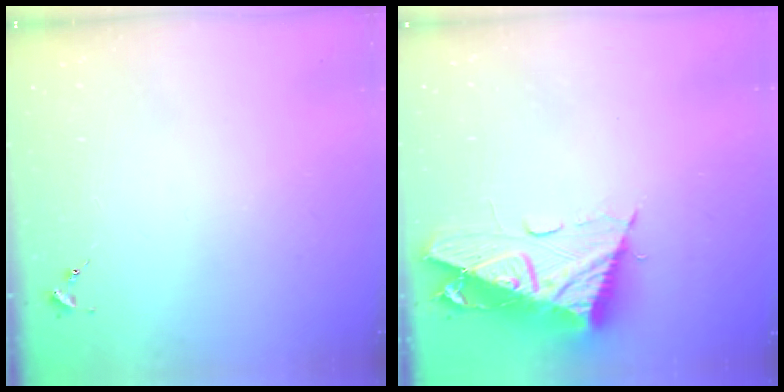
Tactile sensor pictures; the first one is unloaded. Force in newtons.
{"total": 13.3, "press": 13.2, "slide": 1.4}